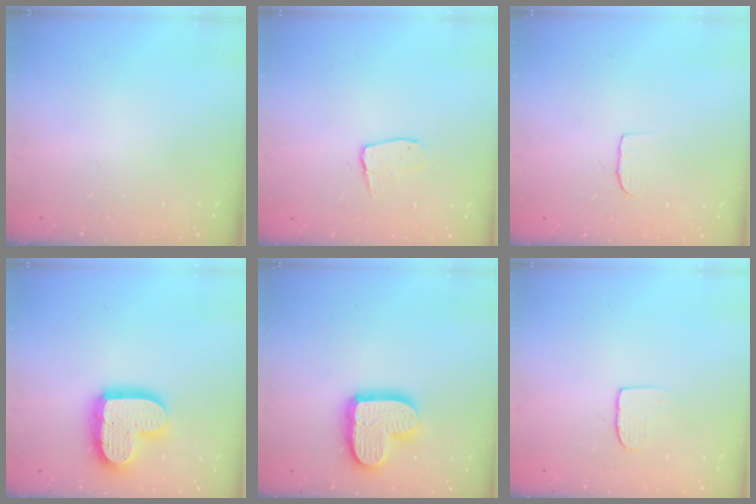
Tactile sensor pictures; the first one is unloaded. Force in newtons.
{"total": 7.0, "press": 7.0, "slide": 0.5}
{"total": 4.3, "press": 4.3, "slide": 0.3}
{"total": 17.1, "press": 17.0, "slide": 1.5}
{"total": 15.6, "press": 15.5, "slide": 1.3}
{"total": 5.1, "press": 5.1, "slide": 0.4}